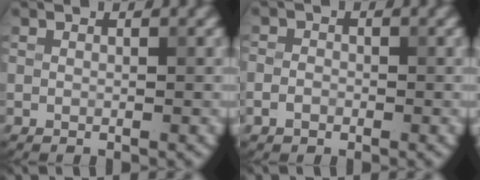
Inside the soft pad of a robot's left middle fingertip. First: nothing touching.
{"total": 1.6, "force": [-0.8, 1.2, 0.7], "torque": [-0.010, 0.002, -0.020]}